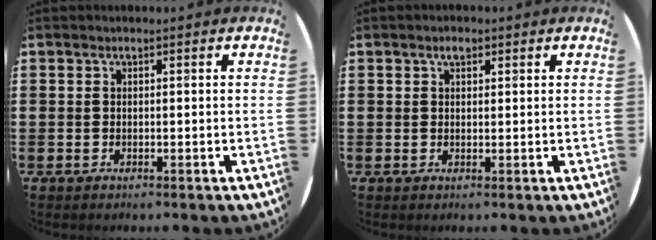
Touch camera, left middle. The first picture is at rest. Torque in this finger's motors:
{"motor_torque": [0.32, -0.24, 0.02, 0.00]}